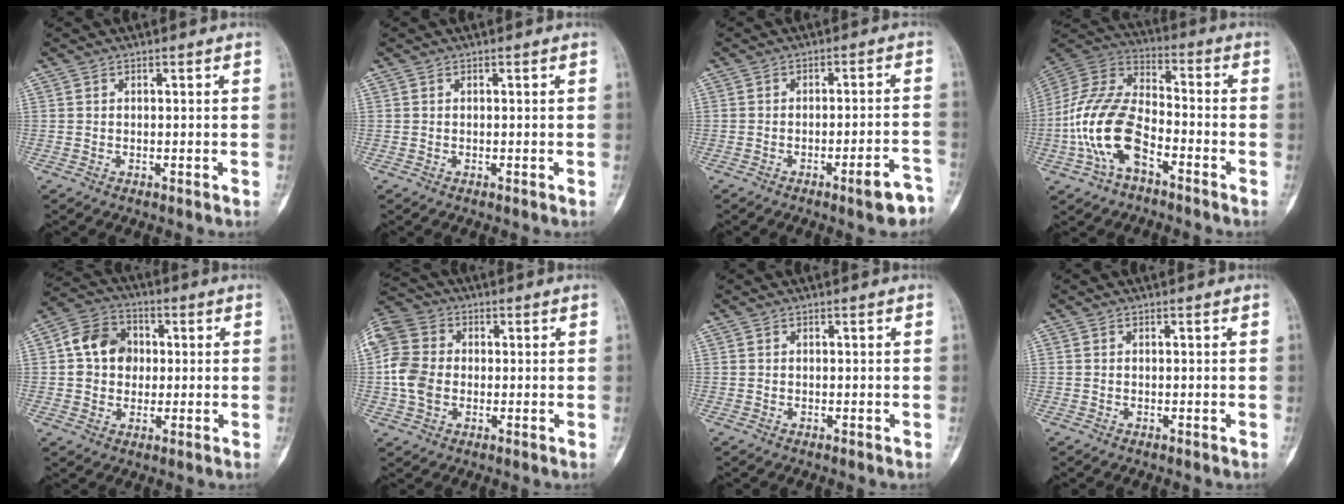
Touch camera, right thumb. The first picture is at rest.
{"total": 0.0}
{"total": 6.4, "force": [-4.1, 1.1, 4.8], "torque": [-0.054, 0.030, -0.051]}
{"total": 16.7, "force": [-6.0, 9.1, 12.6], "torque": [-0.252, 0.049, -0.120]}
{"total": 10.0, "force": [1.0, 8.3, 5.5], "torque": [-0.069, 0.018, 0.007]}
{"total": 10.0, "force": [-0.5, 8.0, 6.0], "torque": [-0.124, 0.017, -0.018]}
{"total": 0.0}
{"total": 0.0}